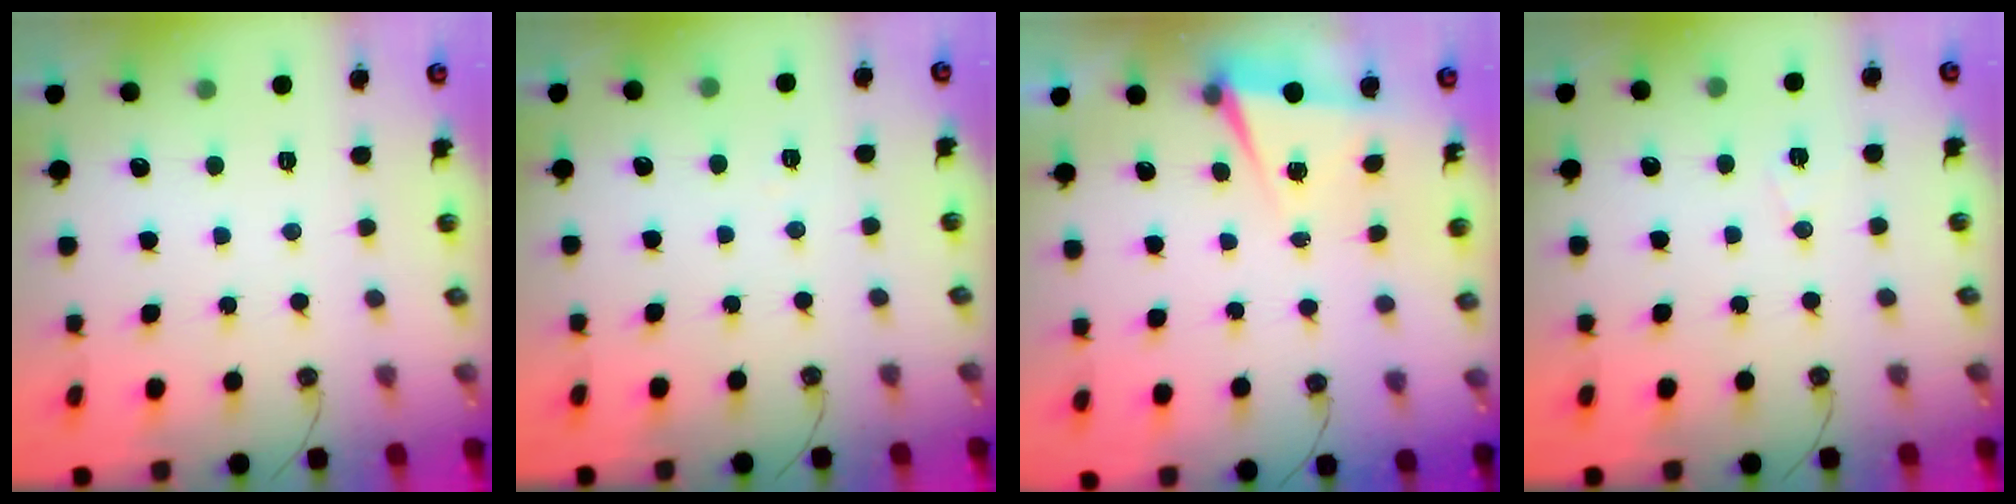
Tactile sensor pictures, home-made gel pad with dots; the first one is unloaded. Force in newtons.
{"total": 3.5, "press": 3.3, "slide": 1.3}
{"total": 2.0, "press": 1.7, "slide": 1.0}
{"total": 6.3, "press": 4.6, "slide": 4.2}